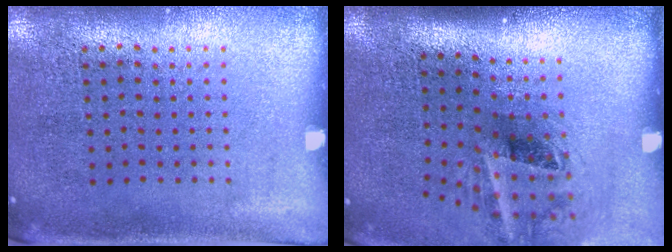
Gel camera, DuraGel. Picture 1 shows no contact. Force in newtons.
{"total": 2.1, "press": 1.3, "slide": 1.7}